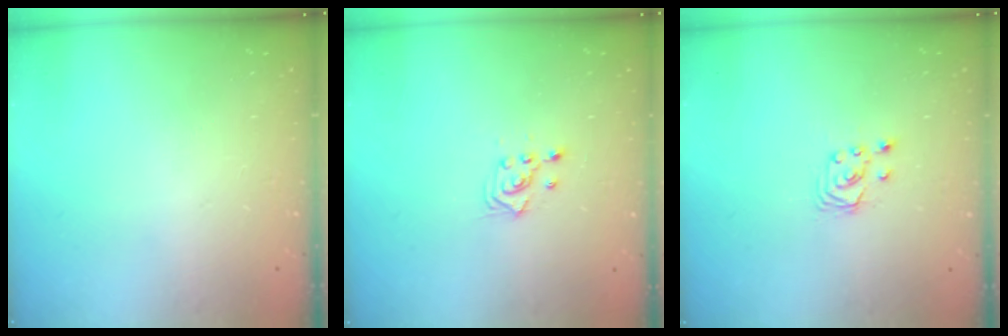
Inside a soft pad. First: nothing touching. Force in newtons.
{"total": 2.4, "press": 2.2, "slide": 0.8}
{"total": 3.0, "press": 3.0, "slide": 0.3}